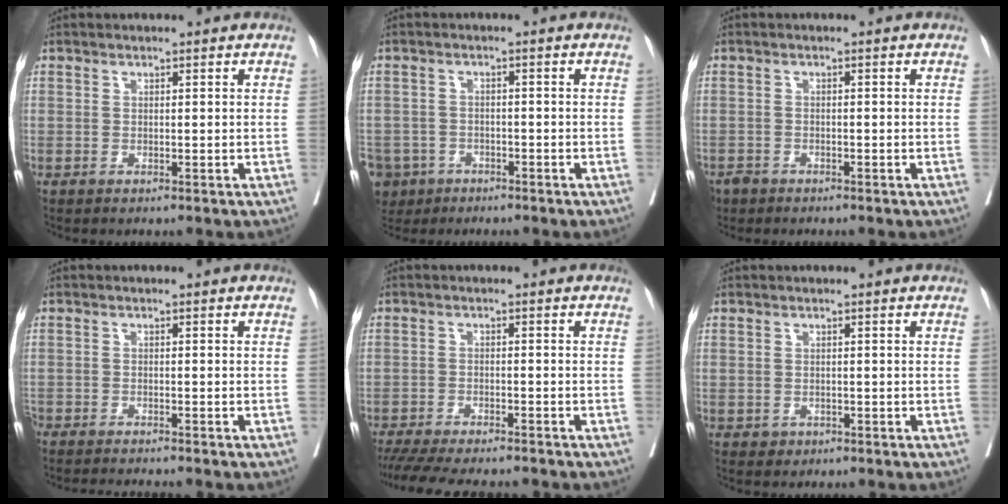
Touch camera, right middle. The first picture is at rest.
{"total": 9.4, "force": [-5.6, 7.3, 2.2], "torque": [-0.072, -0.006, -0.090]}
{"total": 2.1, "force": [-1.7, 1.2, 0.2], "torque": [-0.010, 0.001, -0.031]}
{"total": 6.5, "force": [-6.1, 0.0, 2.3], "torque": [-0.022, -0.014, -0.095]}
{"total": 13.6, "force": [-12.1, 2.2, 5.9], "torque": [-0.104, -0.020, -0.171]}
{"total": 0.9, "force": [-0.5, 0.8, 0.1], "torque": [-0.001, 0.002, -0.004]}